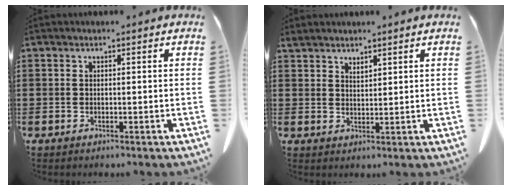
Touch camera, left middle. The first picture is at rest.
{"total": 1.8, "force": [1.8, 0.2, 0.1], "torque": [-0.005, 0.001, 0.034]}